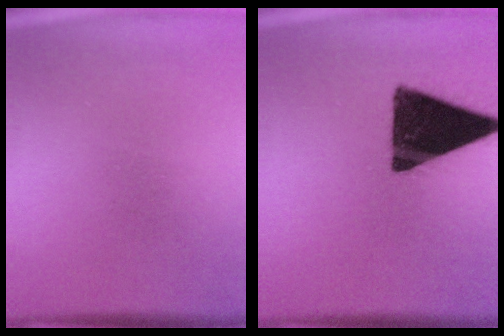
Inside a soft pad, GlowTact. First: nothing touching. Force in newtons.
{"total": 17.1}